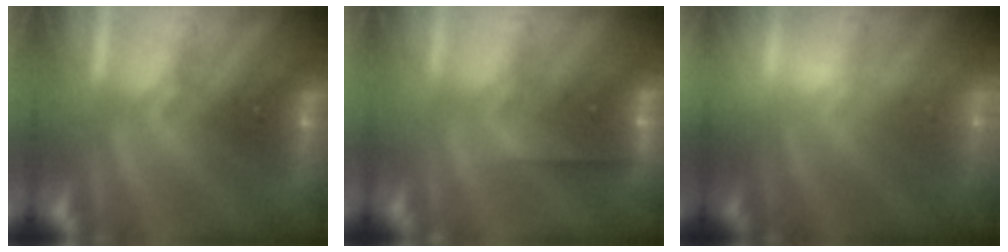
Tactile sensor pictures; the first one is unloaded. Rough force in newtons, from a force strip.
{"total": 2.6}
{"total": 2.1}